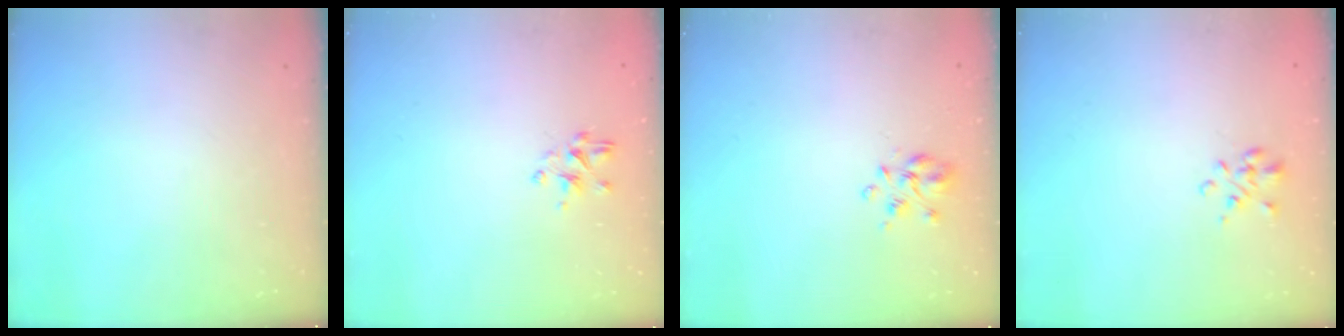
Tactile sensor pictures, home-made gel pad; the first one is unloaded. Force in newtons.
{"total": 2.9, "press": 2.8, "slide": 0.6}
{"total": 3.9, "press": 3.8, "slide": 0.8}
{"total": 1.3, "press": 1.2, "slide": 0.7}